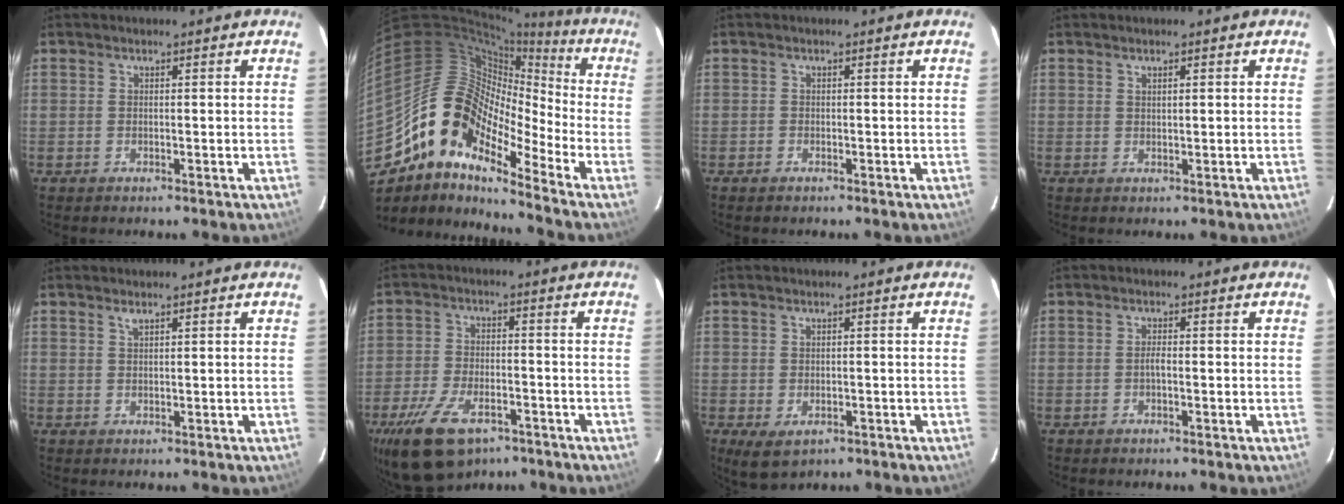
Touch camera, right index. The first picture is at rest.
{"total": 16.3, "force": [-10.4, 6.9, 10.5], "torque": [-0.166, 0.001, -0.214]}
{"total": 0.6, "force": [-0.5, 0.3, 0.1], "torque": [-0.004, 0.001, -0.012]}
{"total": 0.9, "force": [0.5, 0.3, 0.6], "torque": [-0.010, 0.002, 0.011]}
{"total": 0.8, "force": [0.7, 0.2, 0.5], "torque": [-0.009, 0.001, 0.013]}
{"total": 14.2, "force": [-8.9, 7.2, 8.3], "torque": [-0.193, -0.017, -0.158]}
{"total": 4.3, "force": [-1.7, 2.8, 2.7], "torque": [-0.051, -0.015, -0.021]}
{"total": 1.3, "force": [-0.5, 0.3, 1.1], "torque": [-0.022, 0.004, -0.009]}